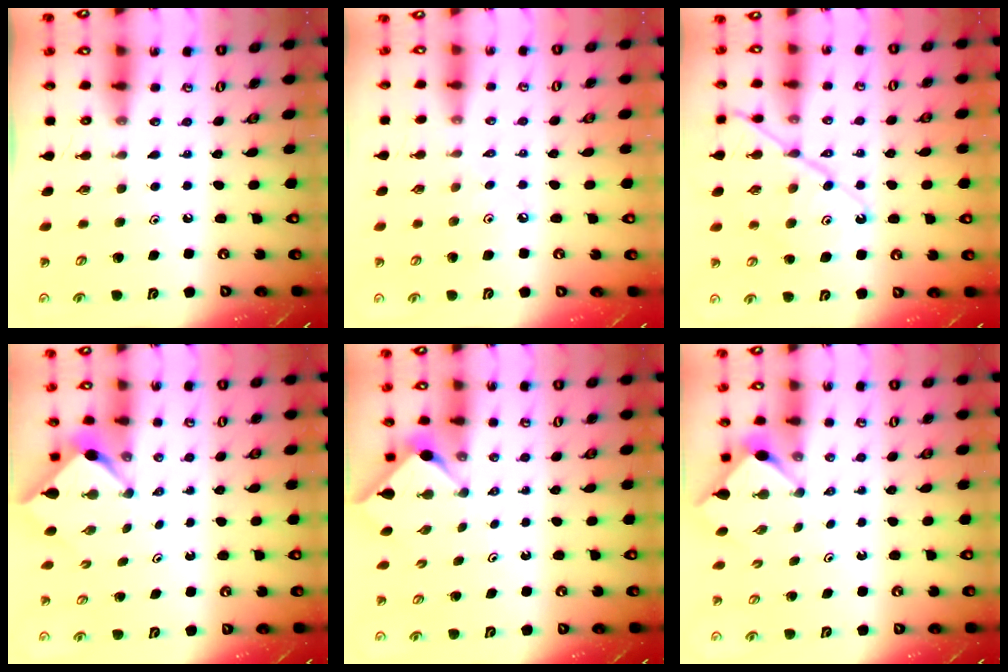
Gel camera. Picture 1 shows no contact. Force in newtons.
{"total": 3.0, "press": 3.0, "slide": 0.3}
{"total": 13.8, "press": 13.7, "slide": 1.6}
{"total": 2.5, "press": 2.5, "slide": 0.3}
{"total": 2.8, "press": 2.7, "slide": 0.5}
{"total": 2.9, "press": 2.9, "slide": 0.3}